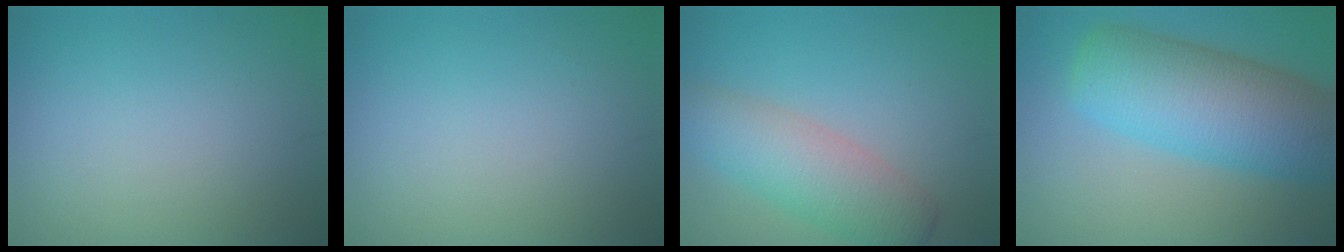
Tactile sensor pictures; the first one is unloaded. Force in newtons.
{"total": 0.0}
{"total": 5.5, "press": 5.5, "slide": 0.3}
{"total": 10.0, "press": 10.0, "slide": 0.3}